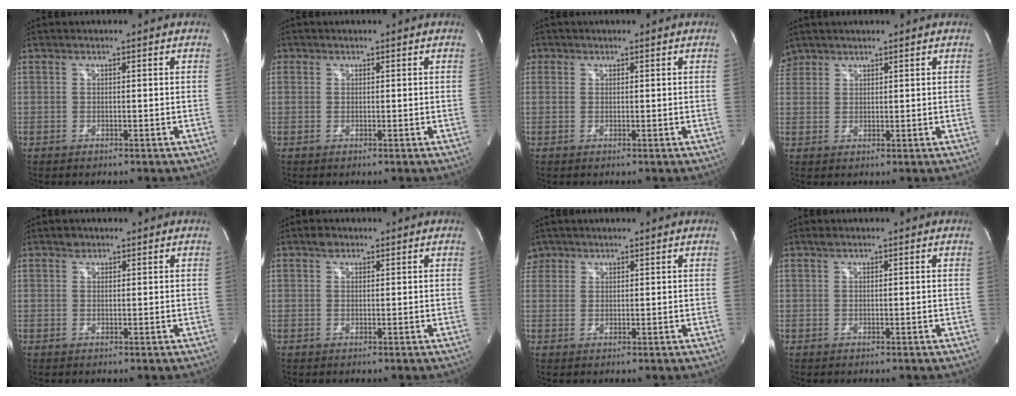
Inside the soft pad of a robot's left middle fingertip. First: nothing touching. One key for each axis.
{"total": 0.6, "fx": 0.2, "fy": 0.6, "fz": 0.1, "tx": 0.004, "ty": 0.002, "tz": 0.002}
{"total": 1.4, "fx": 0.6, "fy": 1.3, "fz": 0.2, "tx": 0.007, "ty": 0.006, "tz": 0.007}
{"total": 3.1, "fx": 2.6, "fy": 1.7, "fz": -0.2, "tx": 0.004, "ty": 0.015, "tz": 0.051}
{"total": 1.0, "fx": 0.7, "fy": 0.6, "fz": 0.1, "tx": 0.001, "ty": 0.000, "tz": 0.009}
{"total": 1.3, "fx": 0.9, "fy": 0.8, "fz": 0.4, "tx": -0.011, "ty": 0.005, "tz": 0.014}
{"total": 3.2, "fx": 2.1, "fy": 2.4, "fz": 0.0, "tx": 0.005, "ty": 0.013, "tz": 0.040}
{"total": 0.5, "fx": 0.4, "fy": 0.2, "fz": 0.2, "tx": -0.013, "ty": 0.006, "tz": 0.010}